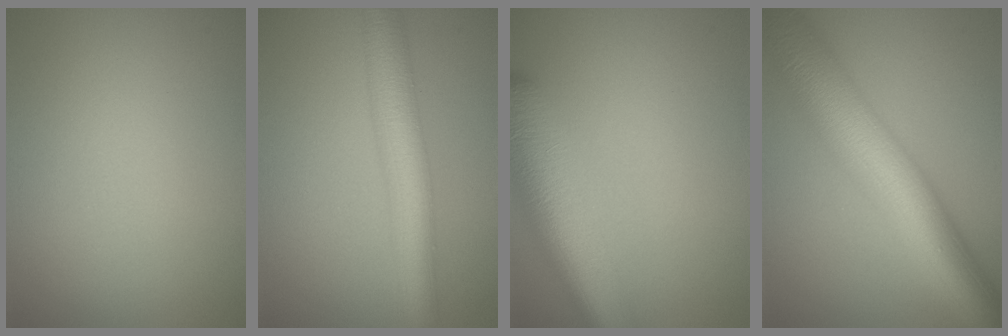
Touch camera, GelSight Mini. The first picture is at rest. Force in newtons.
{"total": 6.5, "press": 6.5, "slide": 0.1}
{"total": 8.7, "press": 8.7, "slide": 0.5}
{"total": 11.6, "press": 11.6, "slide": 0.4}